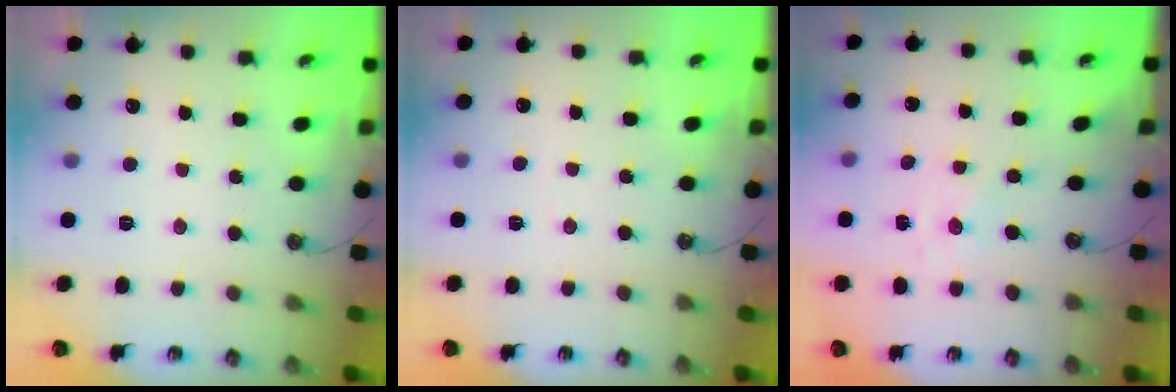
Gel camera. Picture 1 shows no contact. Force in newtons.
{"total": 2.6, "press": 2.6, "slide": 0.4}
{"total": 0.0}